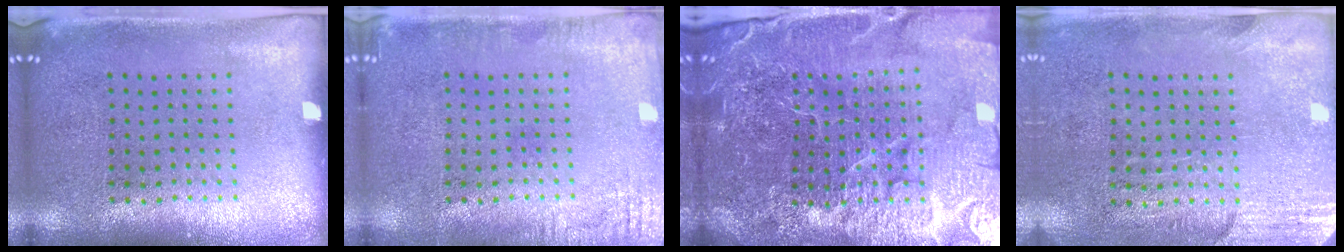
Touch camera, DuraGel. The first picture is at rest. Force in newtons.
{"total": 1.8, "press": 1.8, "slide": 0.1}
{"total": 5.9, "press": 5.3, "slide": 2.6}
{"total": 2.8, "press": 2.4, "slide": 1.4}